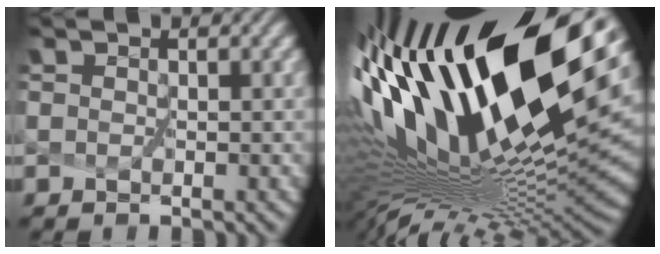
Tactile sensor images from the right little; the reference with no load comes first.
{"total": 18.9, "force": [4.4, 6.4, 17.2], "torque": [-0.295, 0.003, 0.087]}